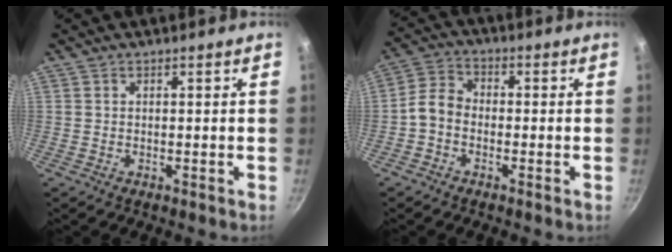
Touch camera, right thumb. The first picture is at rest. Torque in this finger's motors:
{"motor_torque": [0.21, 0.16, 0.55, -0.33, 0.02]}